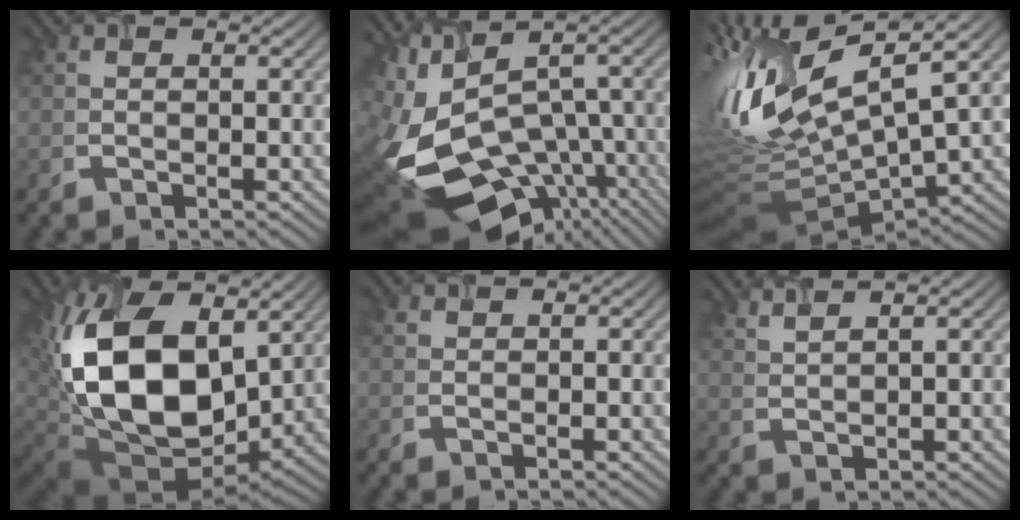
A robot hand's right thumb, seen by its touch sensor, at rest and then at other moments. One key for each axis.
{"total": 16.7, "fx": -6.7, "fy": 9.2, "fz": 12.2, "tx": -0.269, "ty": -0.012, "tz": -0.070}
{"total": 15.0, "fx": 3.1, "fy": 4.7, "fz": 13.9, "tx": -0.319, "ty": 0.003, "tz": 0.078}
{"total": 18.8, "fx": 2.9, "fy": 11.3, "fz": 14.7, "tx": -0.314, "ty": -0.001, "tz": 0.053}
{"total": 0.0}
{"total": 2.4, "fx": 2.1, "fy": -0.2, "fz": 1.2, "tx": -0.017, "ty": 0.012, "tz": 0.044}